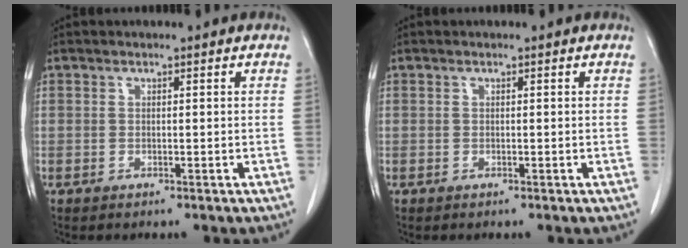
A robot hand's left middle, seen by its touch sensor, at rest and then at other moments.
{"total": 0.0}